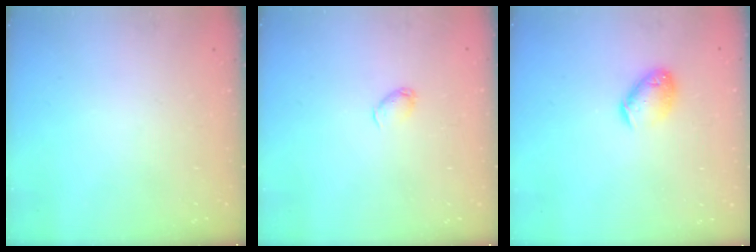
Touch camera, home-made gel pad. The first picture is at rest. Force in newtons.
{"total": 2.9, "press": 2.8, "slide": 0.6}
{"total": 9.6, "press": 9.5, "slide": 1.4}